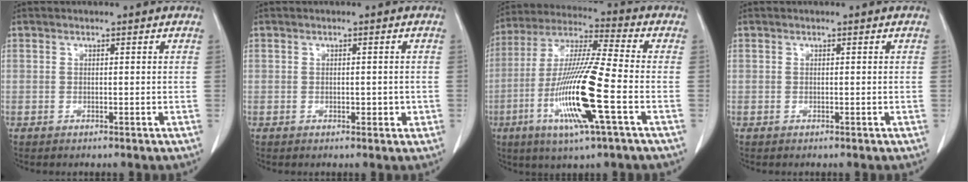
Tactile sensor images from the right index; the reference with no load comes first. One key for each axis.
{"total": 1.7, "fx": -0.3, "fy": 1.0, "fz": 1.4, "tx": -0.016, "ty": 0.002, "tz": 0.000}
{"total": 16.5, "fx": -5.1, "fy": 0.2, "fz": 15.7, "tx": -0.318, "ty": -0.017, "tz": -0.101}
{"total": 0.0}